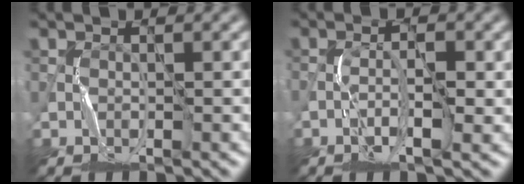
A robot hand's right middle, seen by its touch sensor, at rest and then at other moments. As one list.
[{"total": 2.6, "force": [-1.0, 0.6, 2.4], "torque": [-0.046, 0.001, -0.019]}]